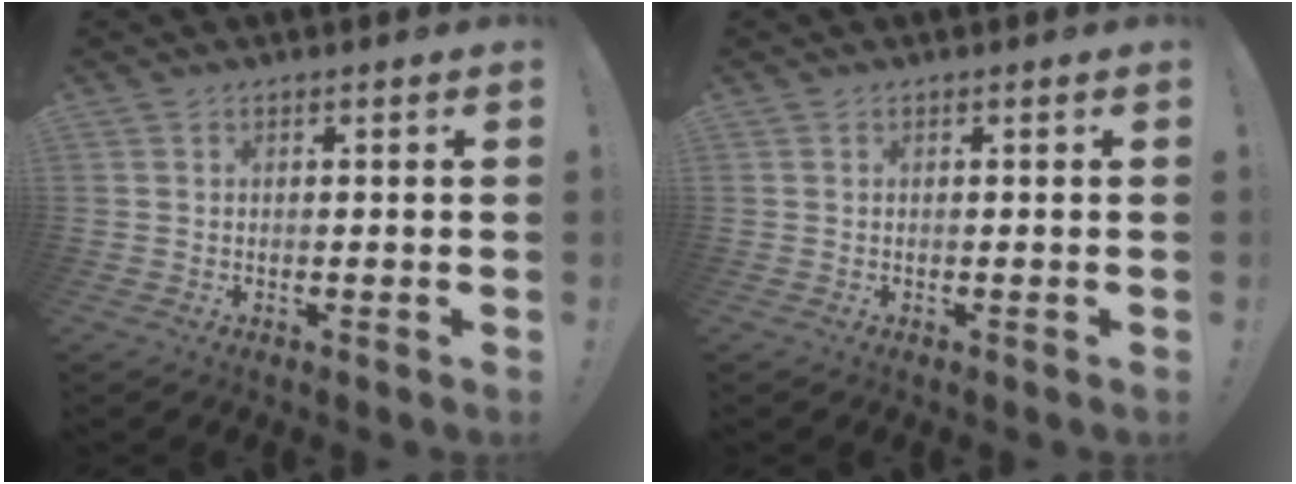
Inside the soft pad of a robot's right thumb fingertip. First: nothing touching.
{"total": 0.0}